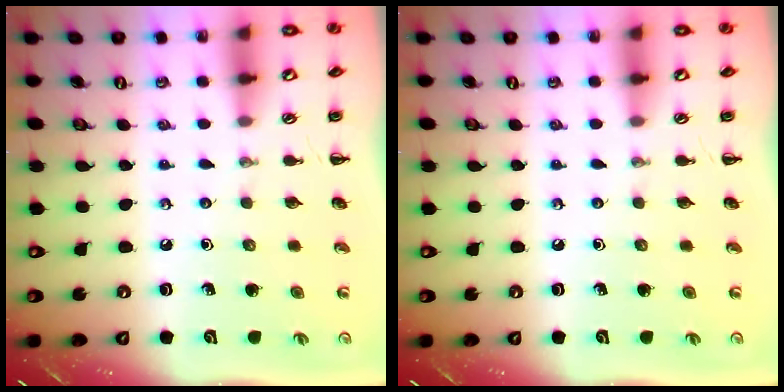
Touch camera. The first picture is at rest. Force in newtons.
{"total": 0.0}